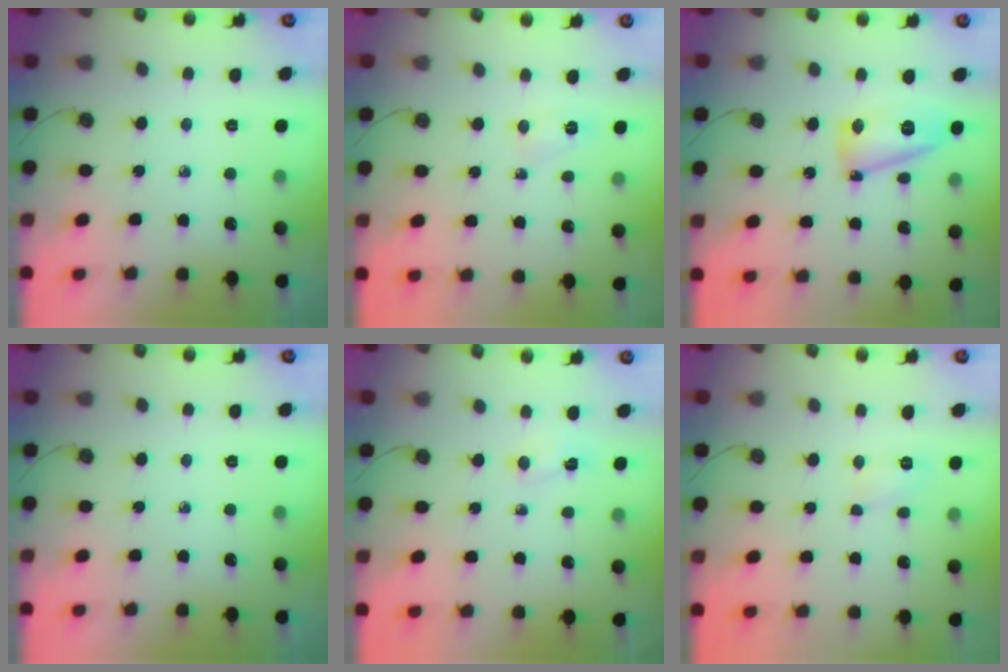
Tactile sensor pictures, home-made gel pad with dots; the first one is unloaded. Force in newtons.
{"total": 2.7, "press": 2.5, "slide": 1.1}
{"total": 12.9, "press": 11.9, "slide": 4.9}
{"total": 0.0}
{"total": 2.8, "press": 2.7, "slide": 0.7}
{"total": 3.9, "press": 3.9, "slide": 0.3}